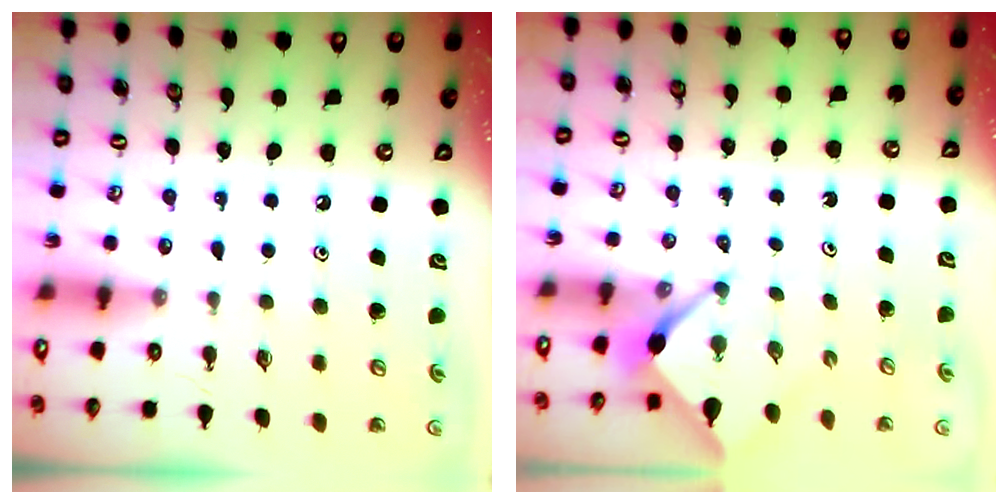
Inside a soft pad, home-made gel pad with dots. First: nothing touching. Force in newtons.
{"total": 2.6, "press": 2.6, "slide": 0.3}